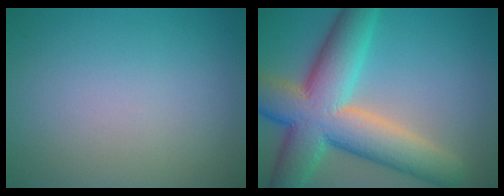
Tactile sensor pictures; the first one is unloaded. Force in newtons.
{"total": 12.2, "press": 12.2, "slide": 0.5}